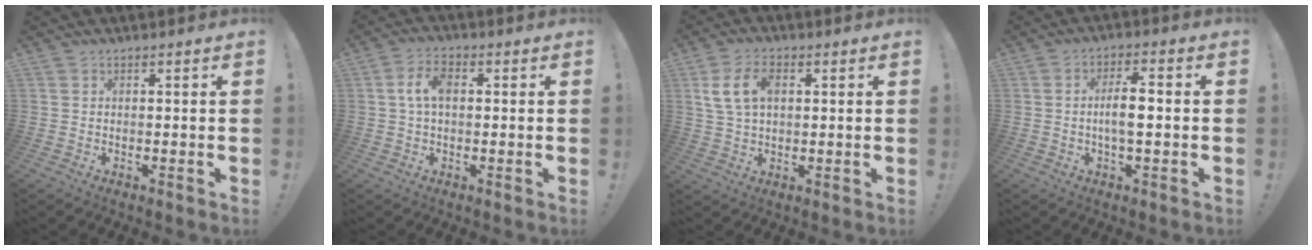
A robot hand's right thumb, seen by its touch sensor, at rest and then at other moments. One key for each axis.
{"total": 6.0, "fx": 0.6, "fy": 3.5, "fz": 4.9, "tx": -0.098, "ty": 0.013, "tz": 0.010}
{"total": 9.4, "fx": 2.4, "fy": 5.9, "fz": 6.9, "tx": -0.137, "ty": 0.012, "tz": 0.045}
{"total": 7.2, "fx": -0.9, "fy": 2.3, "fz": 6.8, "tx": -0.122, "ty": 0.011, "tz": -0.019}